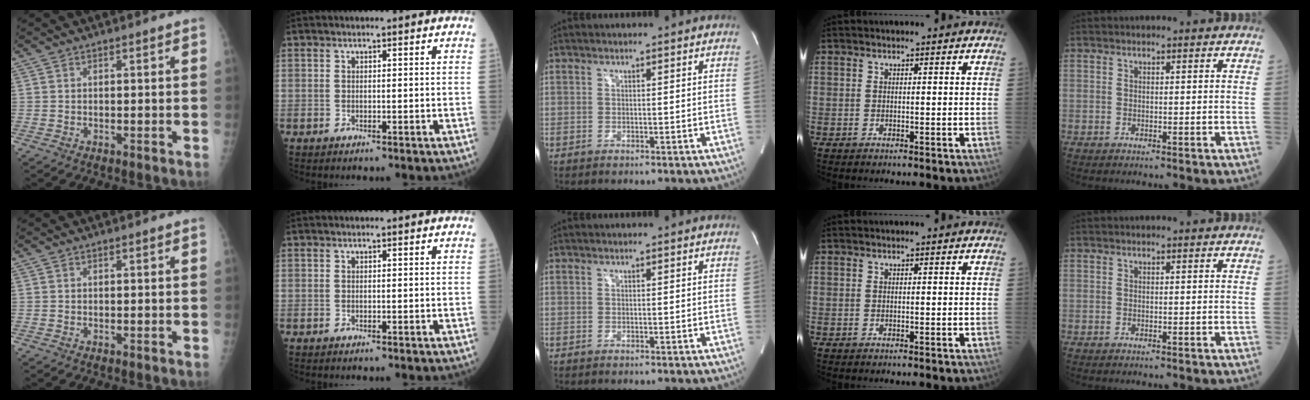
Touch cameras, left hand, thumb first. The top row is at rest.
{}